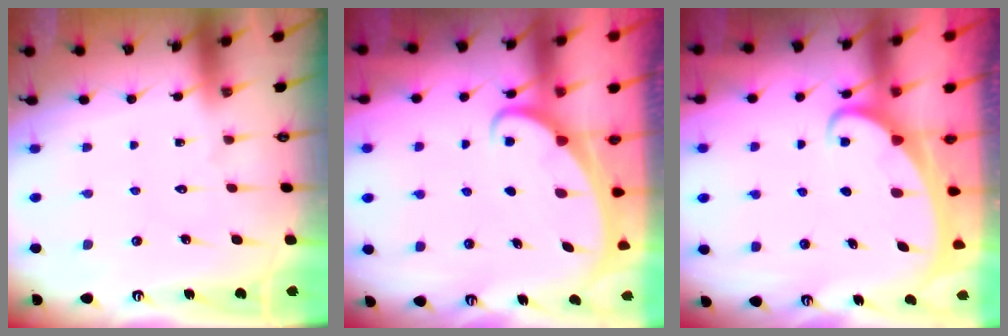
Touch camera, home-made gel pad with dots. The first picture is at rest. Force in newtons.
{"total": 1.9, "press": 1.9, "slide": 0.3}
{"total": 2.0, "press": 2.0, "slide": 0.2}